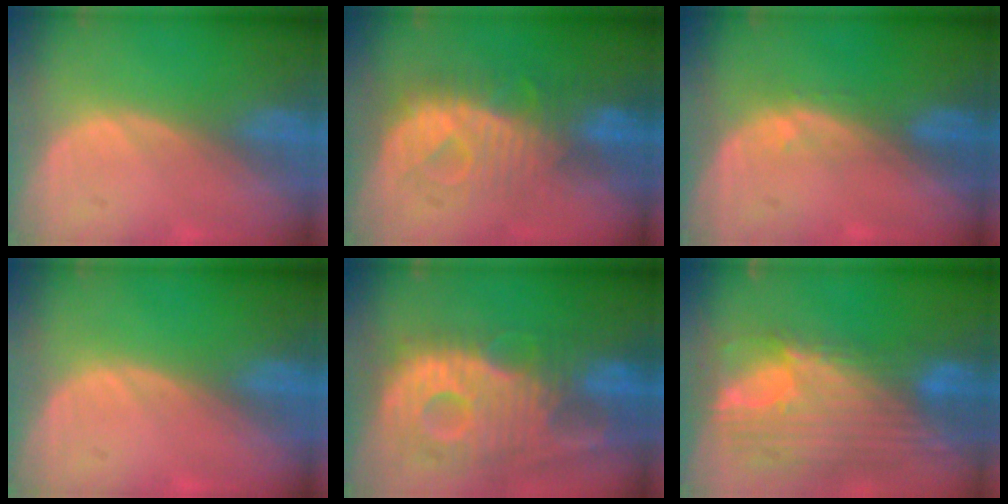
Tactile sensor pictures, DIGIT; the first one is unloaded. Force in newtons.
{"total": 8.2, "press": 8.0, "slide": 1.5}
{"total": 1.0, "press": 1.0, "slide": 0.2}
{"total": 0.0}
{"total": 13.0, "press": 11.3, "slide": 6.3}
{"total": 12.2, "press": 10.3, "slide": 6.5}